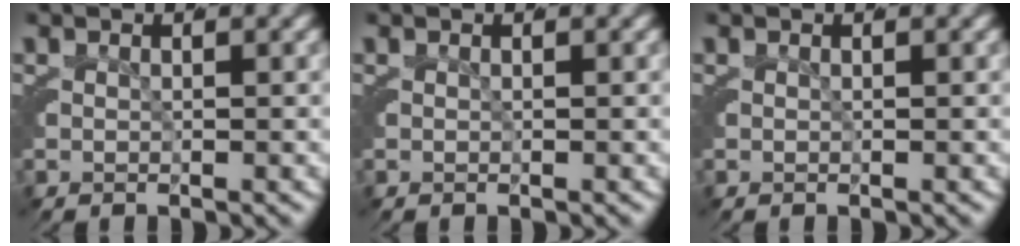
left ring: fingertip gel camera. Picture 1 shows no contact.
{"total": 0.0}
{"total": 0.0}